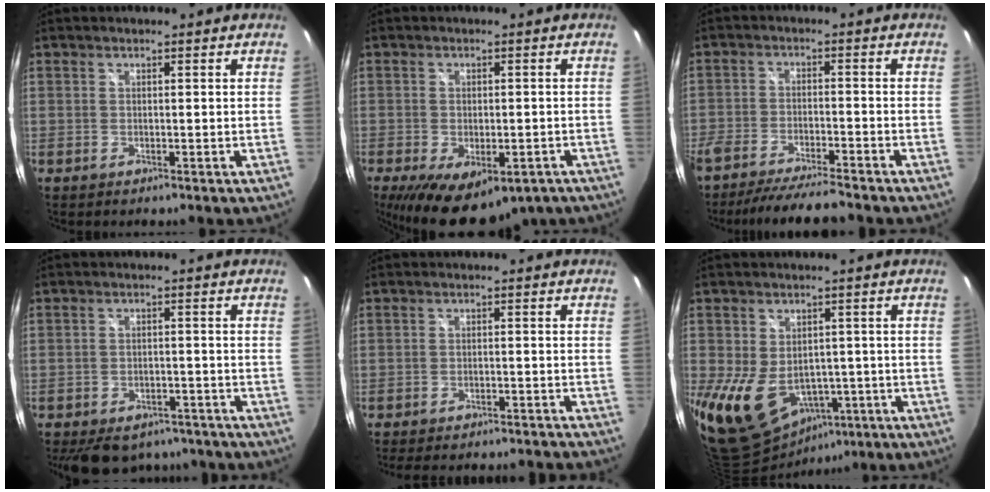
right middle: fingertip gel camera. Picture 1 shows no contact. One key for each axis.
{"total": 15.6, "fx": -9.4, "fy": 7.5, "fz": 10.0, "tx": -0.192, "ty": -0.039, "tz": -0.125}
{"total": 10.9, "fx": -9.9, "fy": 0.9, "fz": 4.6, "tx": -0.104, "ty": -0.013, "tz": -0.164}
{"total": 13.3, "fx": -10.4, "fy": 6.7, "fz": 4.9, "tx": -0.113, "ty": 0.007, "tz": -0.134}
{"total": 14.5, "fx": -13.0, "fy": 2.8, "fz": 5.9, "tx": -0.116, "ty": -0.018, "tz": -0.171}
{"total": 16.4, "fx": -5.1, "fy": 12.3, "fz": 9.6, "tx": -0.239, "ty": -0.028, "tz": -0.055}